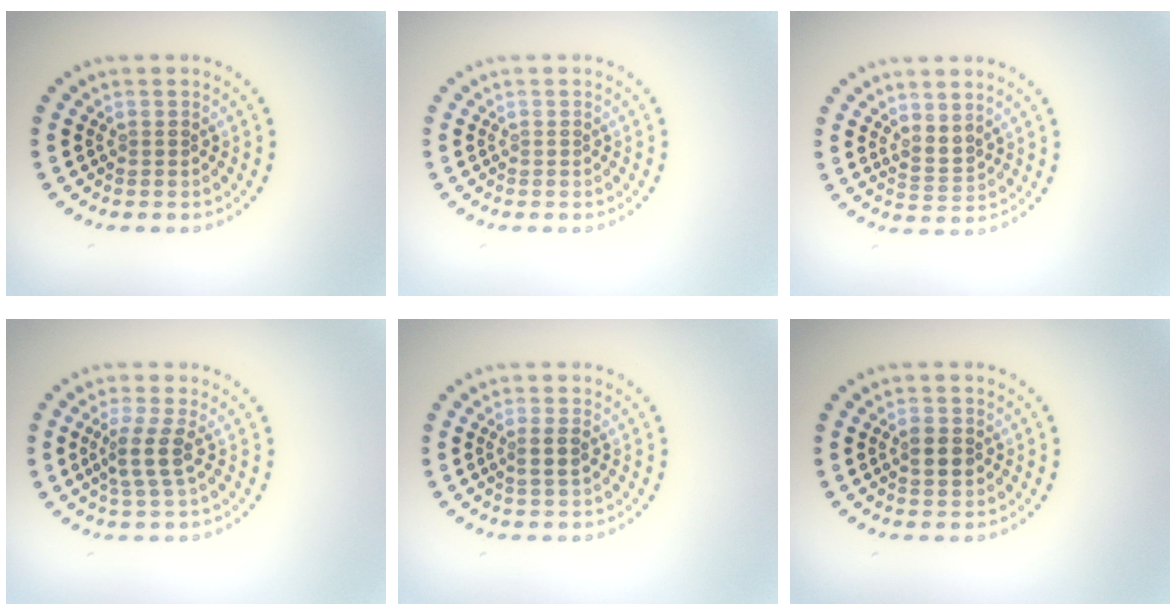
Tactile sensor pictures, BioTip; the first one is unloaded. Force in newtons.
{"total": 0.0}
{"total": 2.0, "press": 1.5, "slide": 1.4}
{"total": 2.6, "press": 2.1, "slide": 1.6}
{"total": 1.7, "press": 1.6, "slide": 0.6}
{"total": 2.3, "press": 2.3, "slide": 0.1}